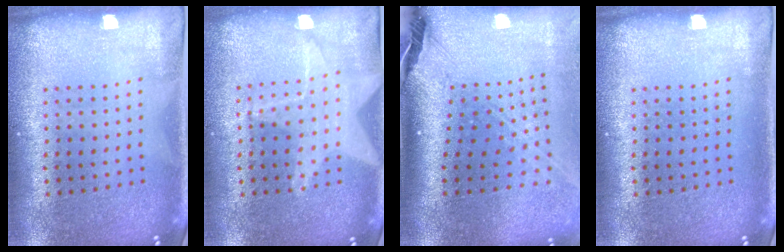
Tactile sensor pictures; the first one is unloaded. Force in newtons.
{"total": 1.6, "press": 1.5, "slide": 0.6}
{"total": 2.8, "press": 2.0, "slide": 1.9}
{"total": 0.0}